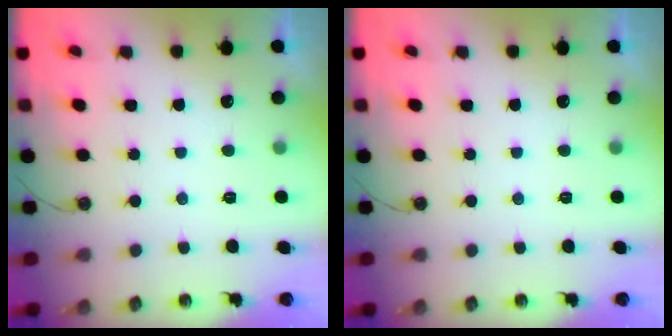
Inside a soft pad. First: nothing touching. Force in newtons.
{"total": 0.0}